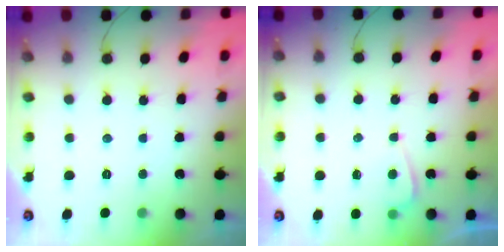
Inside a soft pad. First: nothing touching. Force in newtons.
{"total": 3.2, "press": 3.2, "slide": 0.3}